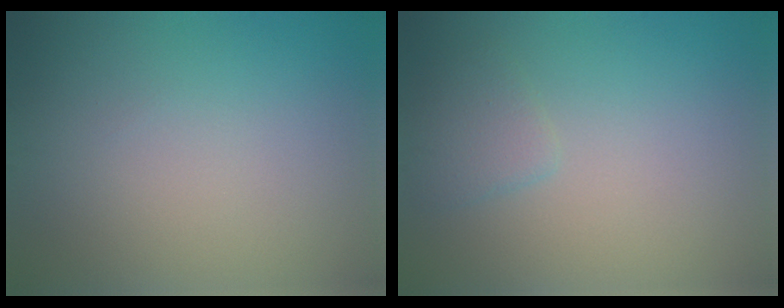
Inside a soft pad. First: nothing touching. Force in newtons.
{"total": 1.7, "press": 1.7, "slide": 0.2}